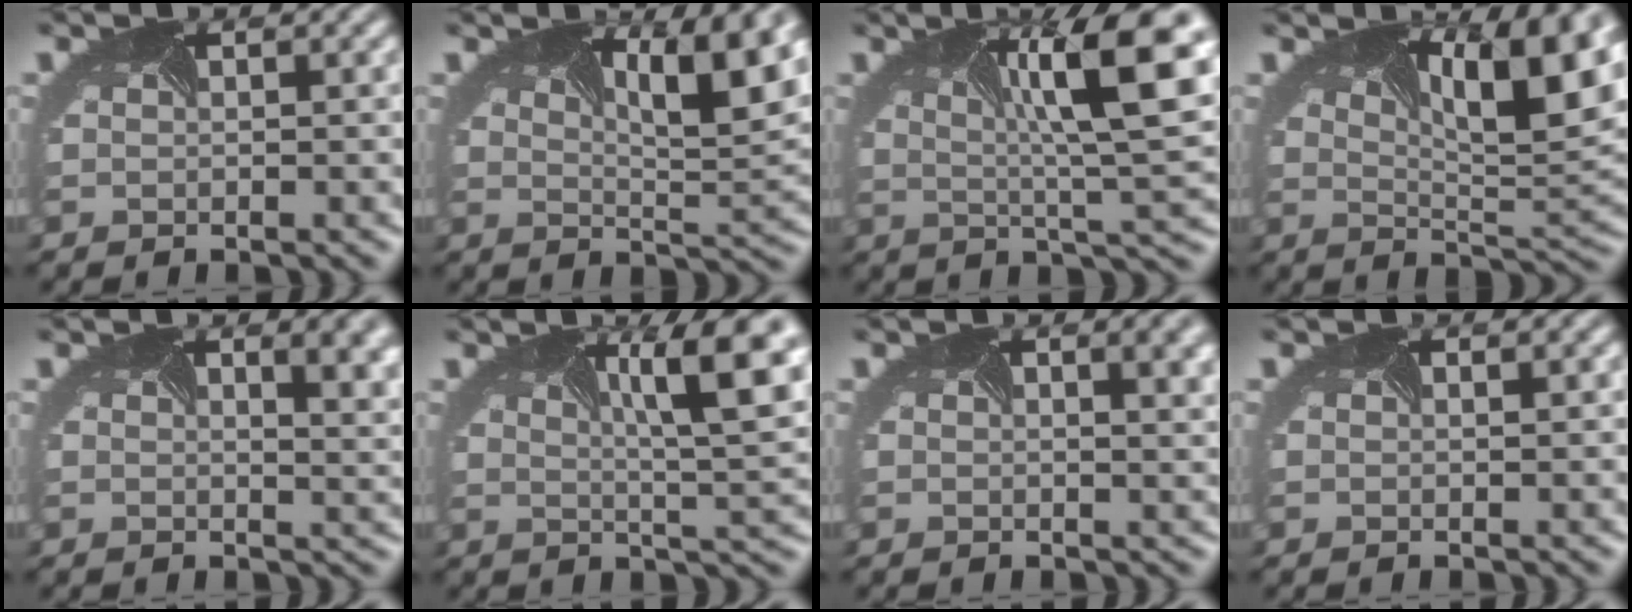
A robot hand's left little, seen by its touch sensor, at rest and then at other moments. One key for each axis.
{"total": 8.3, "fx": 3.8, "fy": 2.2, "fz": 7.1, "tx": -0.087, "ty": 0.015, "tz": 0.051}
{"total": 11.1, "fx": 2.6, "fy": 2.6, "fz": 10.4, "tx": -0.159, "ty": 0.009, "tz": 0.044}
{"total": 11.9, "fx": 5.2, "fy": 3.7, "fz": 10.0, "tx": -0.129, "ty": 0.020, "tz": 0.069}
{"total": 7.2, "fx": 2.7, "fy": 3.7, "fz": 5.5, "tx": -0.040, "ty": 0.027, "tz": 0.028}
{"total": 9.5, "fx": 3.2, "fy": 2.3, "fz": 8.6, "tx": -0.115, "ty": 0.012, "tz": 0.046}
{"total": 5.5, "fx": 2.1, "fy": 2.7, "fz": 4.3, "tx": -0.021, "ty": 0.024, "tz": 0.015}
{"total": 0.6, "fx": 0.5, "fy": 0.2, "fz": 0.3, "tx": -0.001, "ty": 0.006, "tz": 0.000}